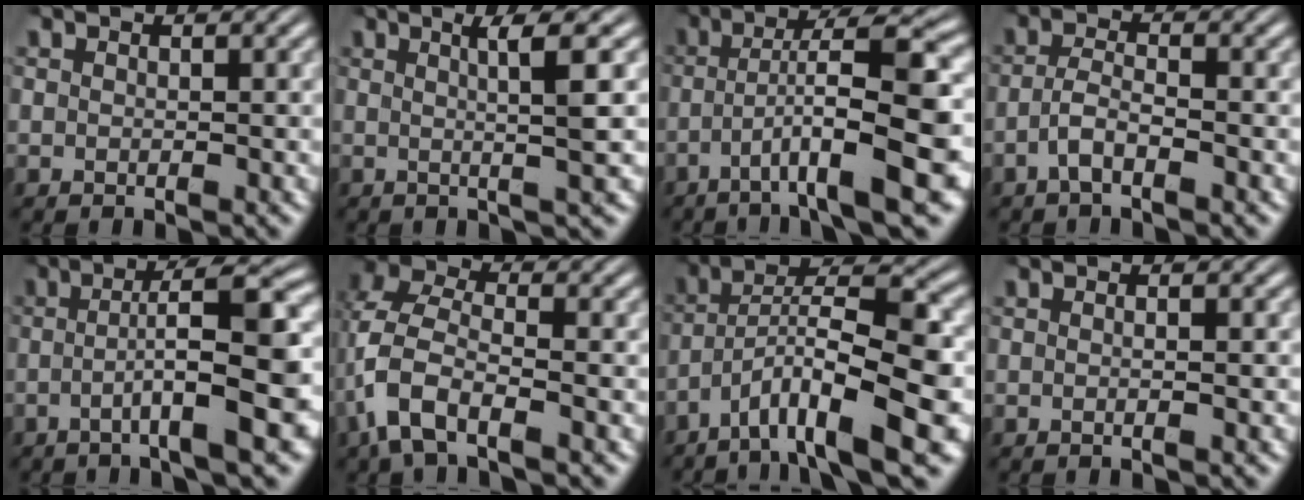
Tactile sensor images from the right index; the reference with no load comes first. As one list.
[{"total": 4.0, "force": [1.3, -0.5, 3.8], "torque": [-0.056, 0.006, 0.017]}, {"total": 9.3, "force": [-2.2, 2.4, 8.7], "torque": [-0.136, -0.008, -0.026]}, {"total": 2.6, "force": [-1.7, 0.8, 1.7], "torque": [-0.039, -0.007, -0.030]}, {"total": 7.7, "force": [-1.0, 1.4, 7.5], "torque": [-0.111, -0.003, -0.010]}, {"total": 7.0, "force": [-0.8, 5.1, 4.8], "torque": [-0.129, -0.015, -0.016]}, {"total": 9.1, "force": [-2.5, 3.8, 7.8], "torque": [-0.126, -0.012, -0.035]}, {"total": 1.0, "force": [-0.3, -0.2, 0.9], "torque": [-0.017, 0.003, -0.010]}]